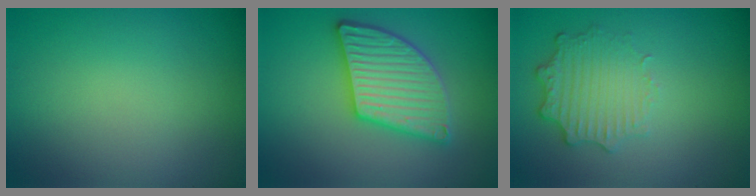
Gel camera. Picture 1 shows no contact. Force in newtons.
{"total": 5.5, "press": 5.5, "slide": 0.5}
{"total": 3.5, "press": 2.8, "slide": 2.1}